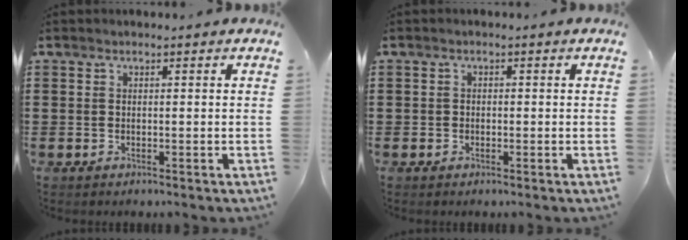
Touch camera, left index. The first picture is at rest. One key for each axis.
{"total": 0.7, "fx": -0.3, "fy": 0.6, "fz": 0.2, "tx": -0.006, "ty": 0.002, "tz": -0.006}